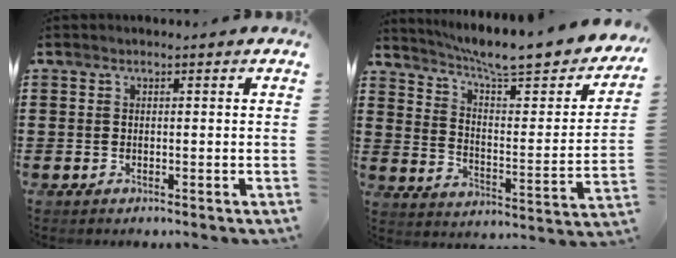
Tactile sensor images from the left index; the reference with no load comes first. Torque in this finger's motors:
{"motor_torque": [1.17, -0.96, 0.45, 0.14]}